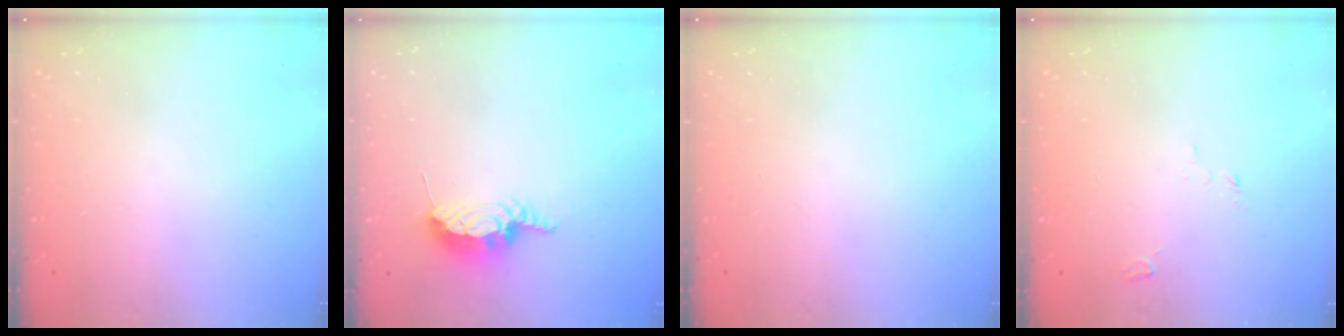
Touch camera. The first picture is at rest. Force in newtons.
{"total": 8.3, "press": 8.3, "slide": 0.1}
{"total": 0.0}
{"total": 2.7, "press": 2.7, "slide": 0.3}